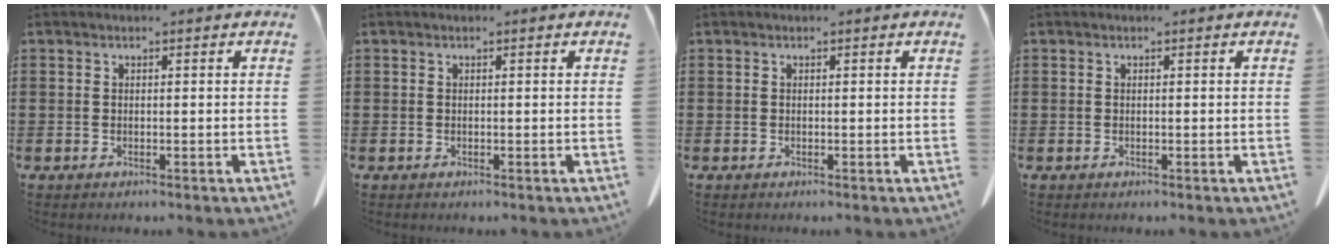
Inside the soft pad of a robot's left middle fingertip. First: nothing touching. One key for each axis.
{"total": 0.0}
{"total": 0.0}
{"total": 0.0}